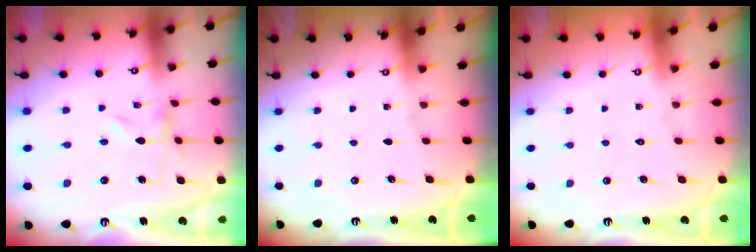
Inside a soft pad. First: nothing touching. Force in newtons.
{"total": 0.0}
{"total": 1.7, "press": 1.7, "slide": 0.2}